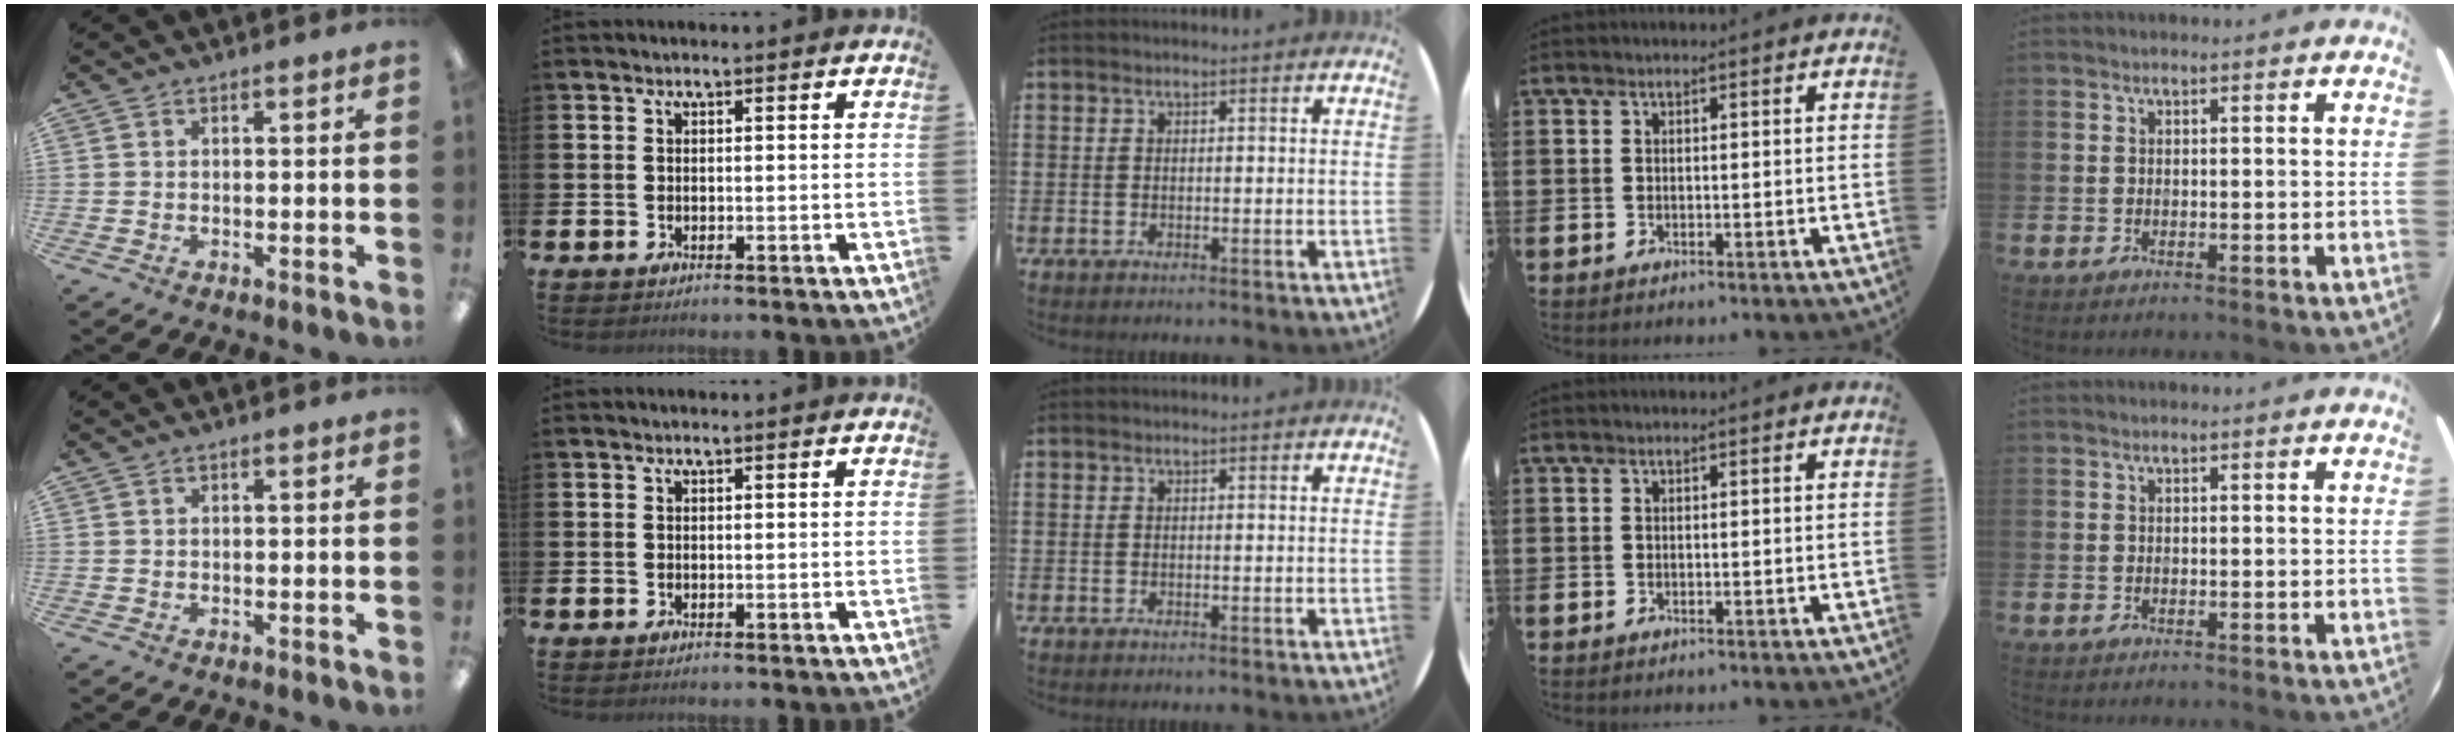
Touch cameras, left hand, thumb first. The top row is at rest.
{}